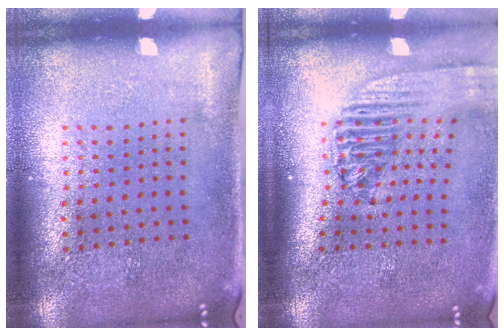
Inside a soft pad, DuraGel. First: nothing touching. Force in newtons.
{"total": 2.1, "press": 1.7, "slide": 1.3}